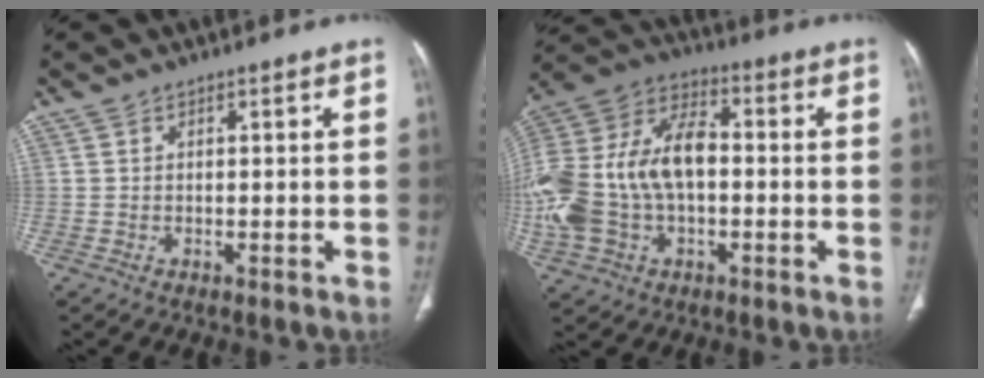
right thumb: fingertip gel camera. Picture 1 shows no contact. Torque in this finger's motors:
{"motor_torque": [2.54, 2.47, 1.09, 0.27, 0.30]}